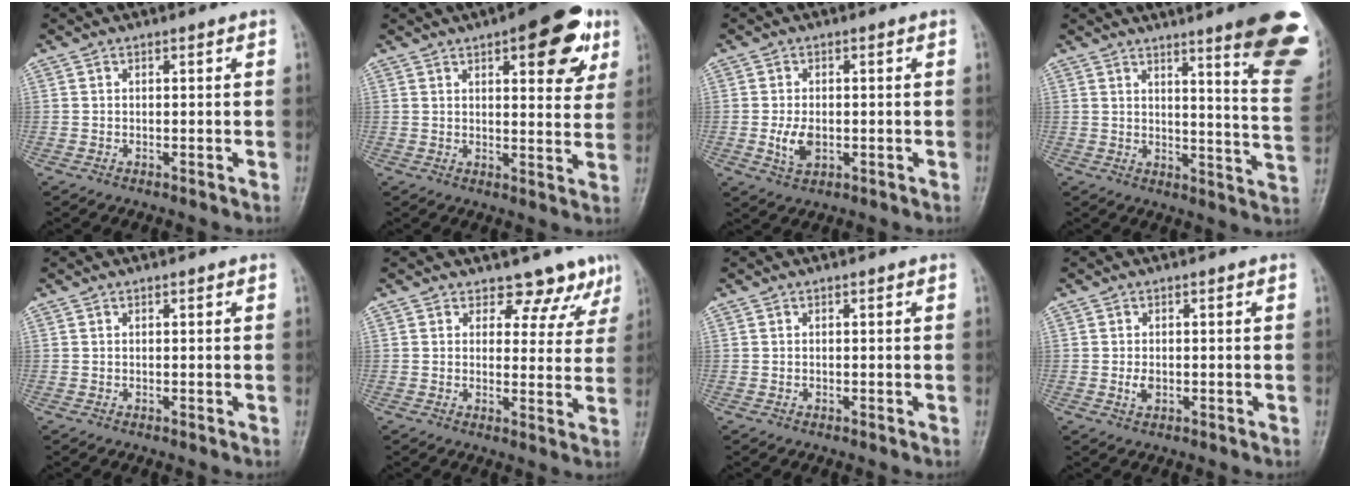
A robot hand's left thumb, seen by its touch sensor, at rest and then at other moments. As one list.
[{"total": 14.0, "force": [6.8, 5.5, 10.9], "torque": [-0.098, -0.017, 0.080]}, {"total": 4.4, "force": [-0.9, 2.7, 3.4], "torque": [-0.063, -0.003, -0.012]}, {"total": 18.6, "force": [11.3, 2.3, 14.5], "torque": [-0.152, -0.069, 0.134]}, {"total": 0.0}, {"total": 7.2, "force": [5.8, 4.1, 0.9], "torque": [0.030, -0.034, 0.055]}, {"total": 0.0}, {"total": 1.9, "force": [-0.5, 1.2, 1.3], "torque": [-0.024, 0.000, -0.007]}]